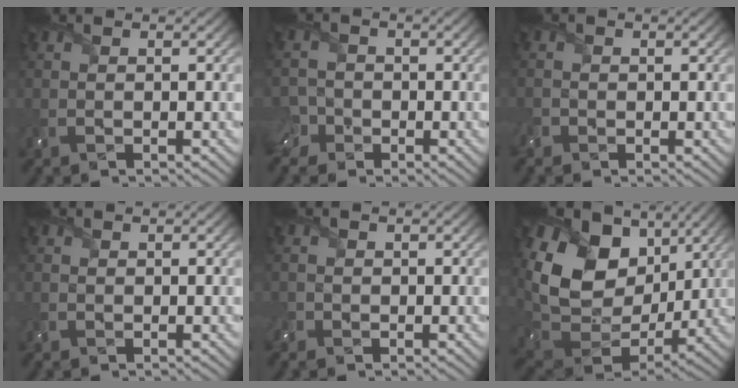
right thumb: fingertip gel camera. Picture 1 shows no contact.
{"total": 4.8, "force": [-2.8, 3.7, 1.3], "torque": [-0.028, -0.009, -0.061]}
{"total": 1.5, "force": [-0.8, 1.2, 0.2], "torque": [-0.008, -0.007, -0.020]}
{"total": 0.6, "force": [0.2, 0.6, 0.1], "torque": [-0.004, -0.001, 0.002]}
{"total": 1.6, "force": [-0.6, 1.5, 0.2], "torque": [-0.005, -0.004, -0.014]}
{"total": 16.3, "force": [5.6, 11.8, 9.8], "torque": [-0.227, 0.015, 0.110]}